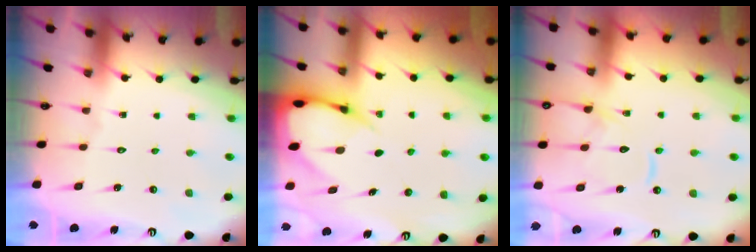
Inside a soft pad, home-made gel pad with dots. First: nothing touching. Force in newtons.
{"total": 7.2, "press": 7.2, "slide": 0.8}
{"total": 11.6, "press": 11.5, "slide": 1.3}